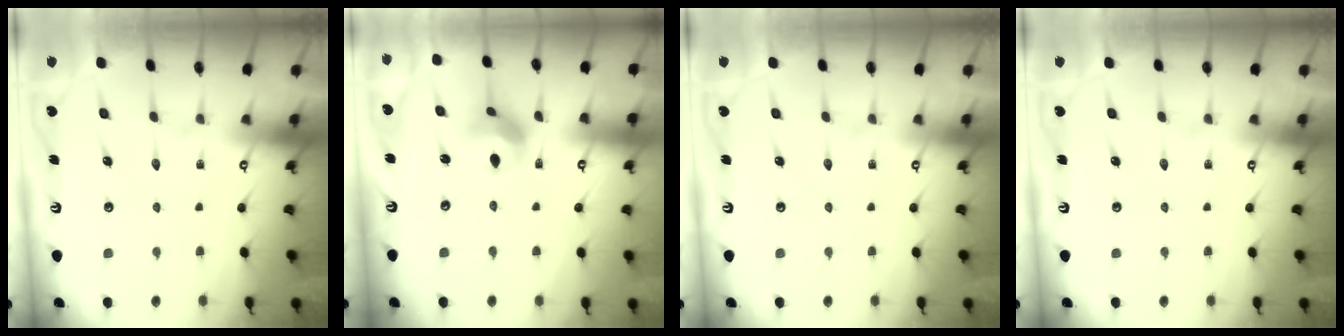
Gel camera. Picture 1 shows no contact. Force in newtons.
{"total": 7.8, "press": 7.8, "slide": 0.6}
{"total": 0.0}
{"total": 0.0}